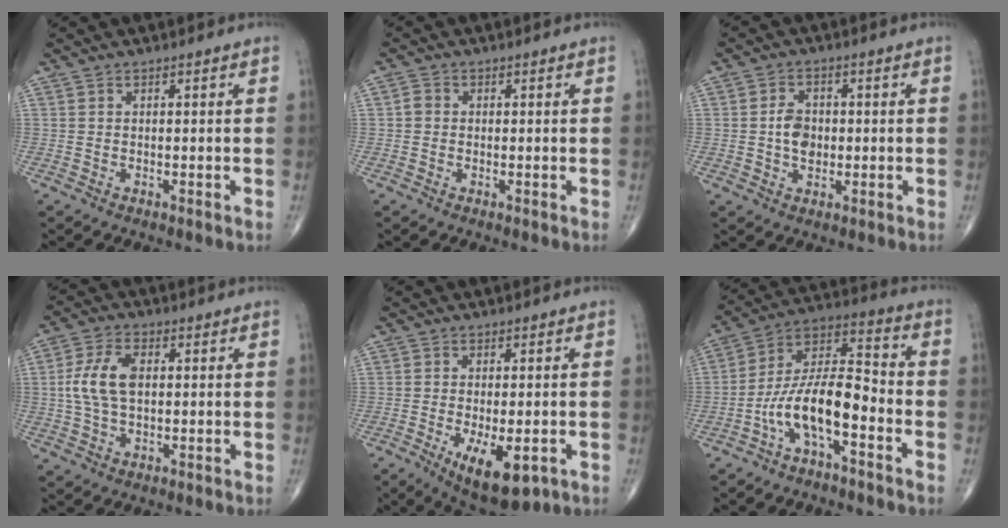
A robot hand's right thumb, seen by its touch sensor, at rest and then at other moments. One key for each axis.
{"total": 1.7, "fx": -0.1, "fy": 1.5, "fz": 0.7, "tx": -0.006, "ty": 0.004, "tz": -0.004}
{"total": 4.9, "fx": -0.2, "fy": 3.5, "fz": 3.4, "tx": -0.045, "ty": 0.003, "tz": -0.006}
{"total": 8.5, "fx": 0.8, "fy": 4.8, "fz": 6.9, "tx": -0.146, "ty": 0.010, "tz": 0.014}
{"total": 10.7, "fx": -4.1, "fy": 4.6, "fz": 8.8, "tx": -0.130, "ty": -0.009, "tz": -0.051}
{"total": 13.2, "fx": -5.2, "fy": 5.0, "fz": 11.1, "tx": -0.205, "ty": 0.067, "tz": -0.100}